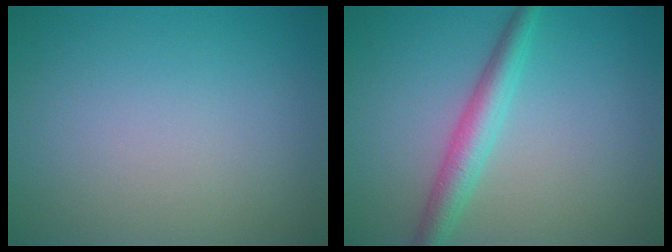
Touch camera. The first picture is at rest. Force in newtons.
{"total": 3.3, "press": 3.3, "slide": 0.2}